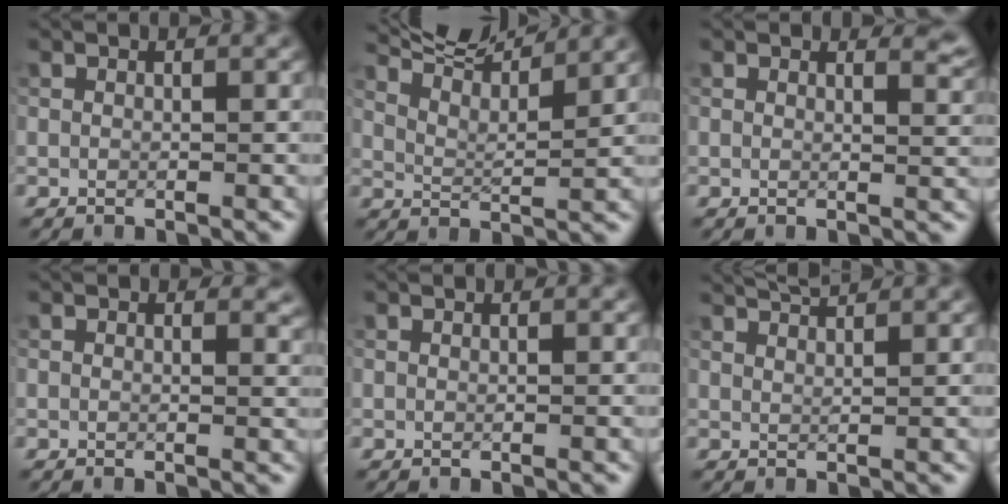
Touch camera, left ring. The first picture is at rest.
{"total": 7.8, "force": [7.0, 1.2, 3.2], "torque": [-0.053, 0.009, 0.090]}
{"total": 1.9, "force": [1.6, 0.6, 1.0], "torque": [-0.007, -0.007, 0.024]}
{"total": 1.2, "force": [0.8, 0.6, 0.7], "torque": [-0.003, -0.004, 0.012]}
{"total": 0.0}
{"total": 2.9, "force": [2.6, 0.3, 1.1], "torque": [-0.008, 0.006, 0.031]}